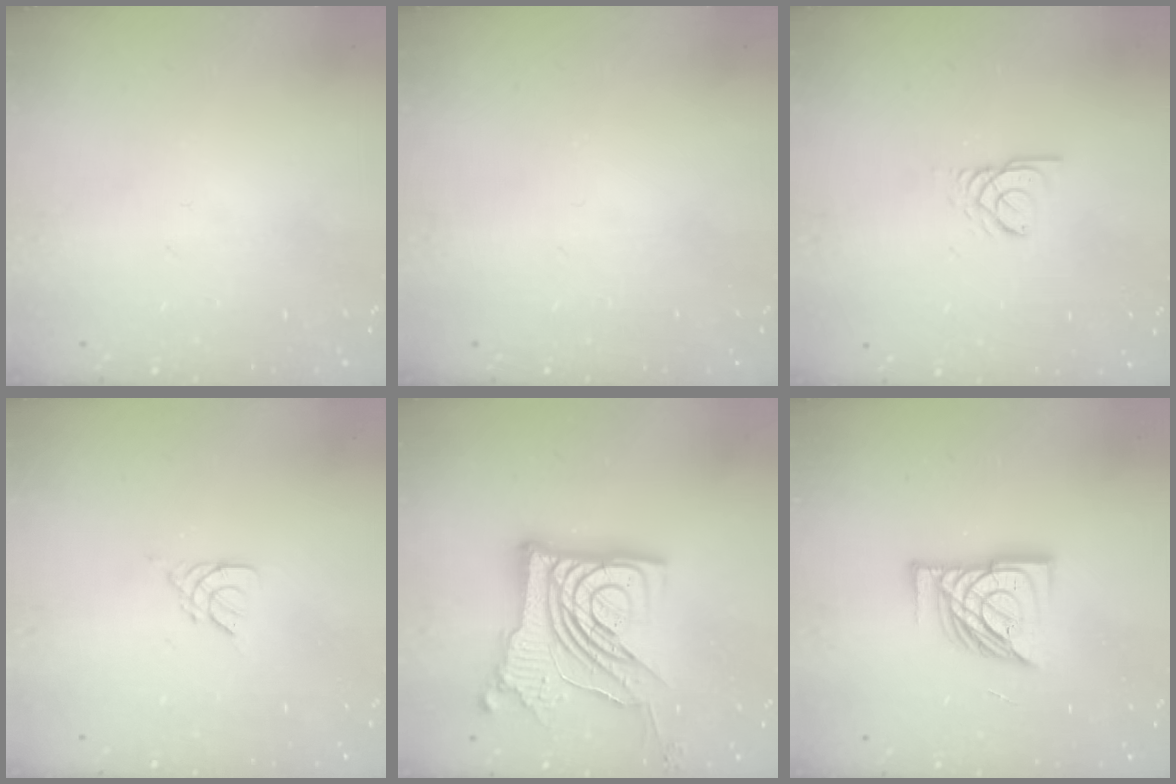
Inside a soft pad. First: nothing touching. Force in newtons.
{"total": 0.0}
{"total": 2.4, "press": 2.4, "slide": 0.1}
{"total": 2.7, "press": 2.7, "slide": 0.5}
{"total": 22.5, "press": 22.4, "slide": 2.7}
{"total": 14.7, "press": 14.7, "slide": 1.6}